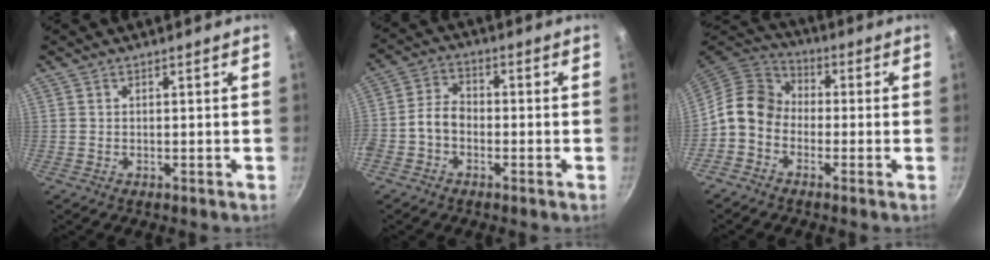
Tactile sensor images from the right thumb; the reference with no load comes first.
{"total": 5.2, "force": [-2.0, 3.6, 3.1], "torque": [-0.054, 0.031, -0.052]}
{"total": 8.7, "force": [-2.1, 7.0, 4.8], "torque": [-0.064, 0.039, -0.067]}